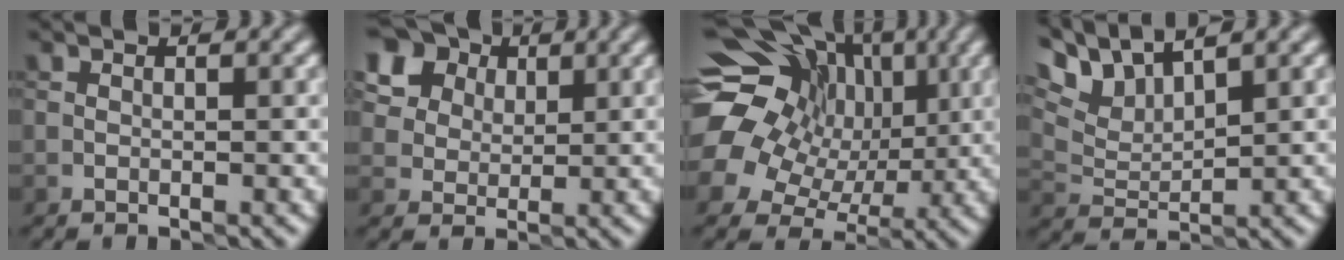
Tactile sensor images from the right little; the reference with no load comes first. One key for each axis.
{"total": 11.7, "fx": 6.0, "fy": 8.8, "fz": 4.9, "tx": -0.143, "ty": 0.029, "tz": 0.109}
{"total": 17.6, "fx": 3.5, "fy": 14.9, "fz": 8.7, "tx": -0.194, "ty": 0.051, "tz": 0.036}
{"total": 5.4, "fx": 4.3, "fy": 1.4, "fz": 2.8, "tx": -0.072, "ty": 0.008, "tz": 0.084}